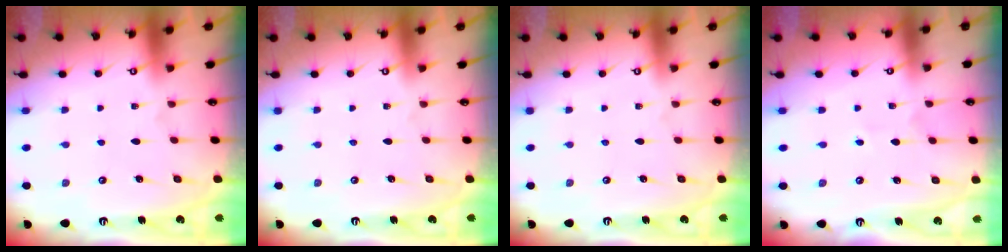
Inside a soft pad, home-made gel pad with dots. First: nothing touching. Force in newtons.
{"total": 0.0}
{"total": 0.0}
{"total": 1.9, "press": 1.9, "slide": 0.5}